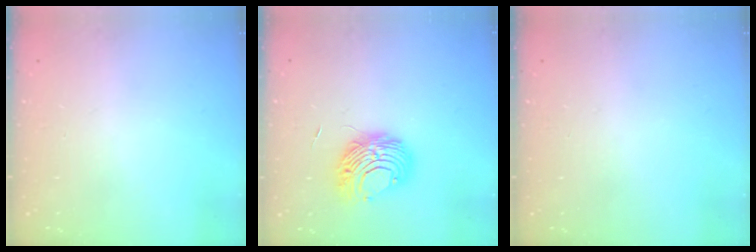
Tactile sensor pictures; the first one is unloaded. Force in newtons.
{"total": 9.2, "press": 9.2, "slide": 0.5}
{"total": 0.0}